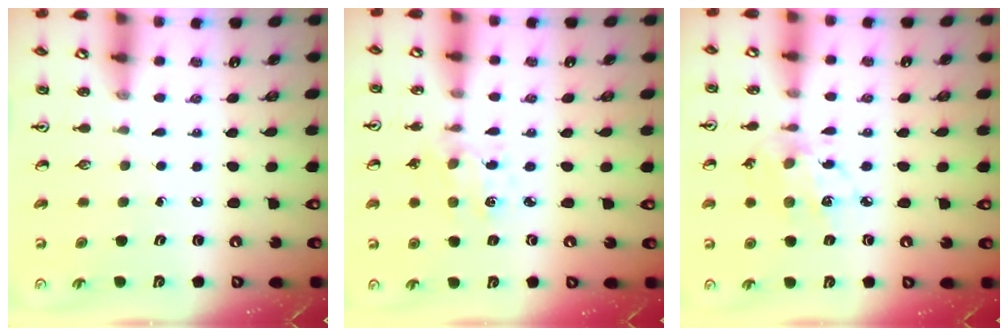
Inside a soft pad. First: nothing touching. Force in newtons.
{"total": 1.9, "press": 1.9, "slide": 0.3}
{"total": 8.1, "press": 8.1, "slide": 0.4}